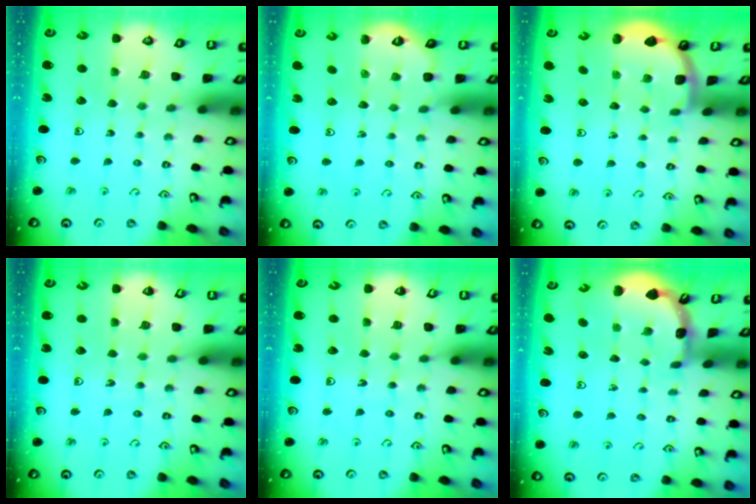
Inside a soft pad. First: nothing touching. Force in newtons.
{"total": 2.6, "press": 1.9, "slide": 1.9}
{"total": 1.8, "press": 1.8, "slide": 0.0}
{"total": 3.6, "press": 3.6, "slide": 0.4}
{"total": 3.3, "press": 3.3, "slide": 0.3}
{"total": 1.6, "press": 1.6, "slide": 0.2}